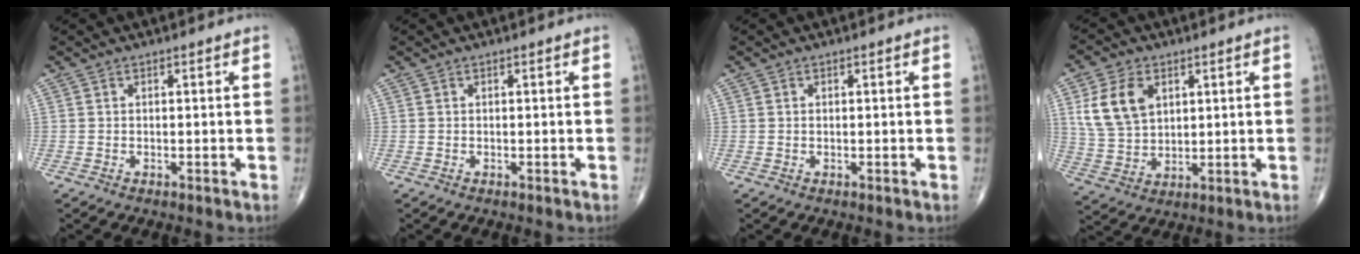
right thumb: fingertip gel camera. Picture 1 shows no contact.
{"total": 0.0}
{"total": 0.0}
{"total": 10.7, "force": [3.7, 7.2, 6.9], "torque": [-0.122, -0.010, 0.080]}